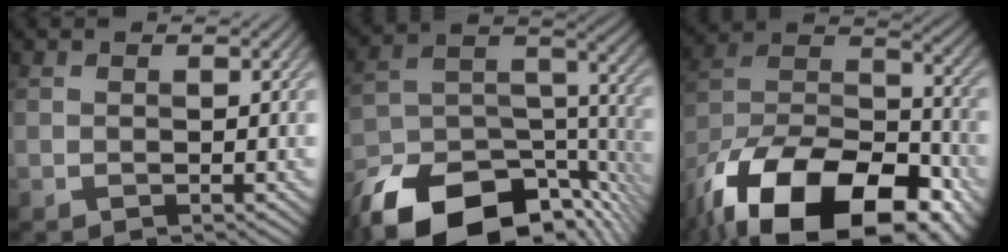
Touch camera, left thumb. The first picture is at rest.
{"total": 17.8, "force": [-12.4, 8.1, 9.9], "torque": [-0.217, -0.044, -0.193]}
{"total": 22.1, "force": [-15.2, 10.9, 11.8], "torque": [-0.216, -0.051, -0.227]}